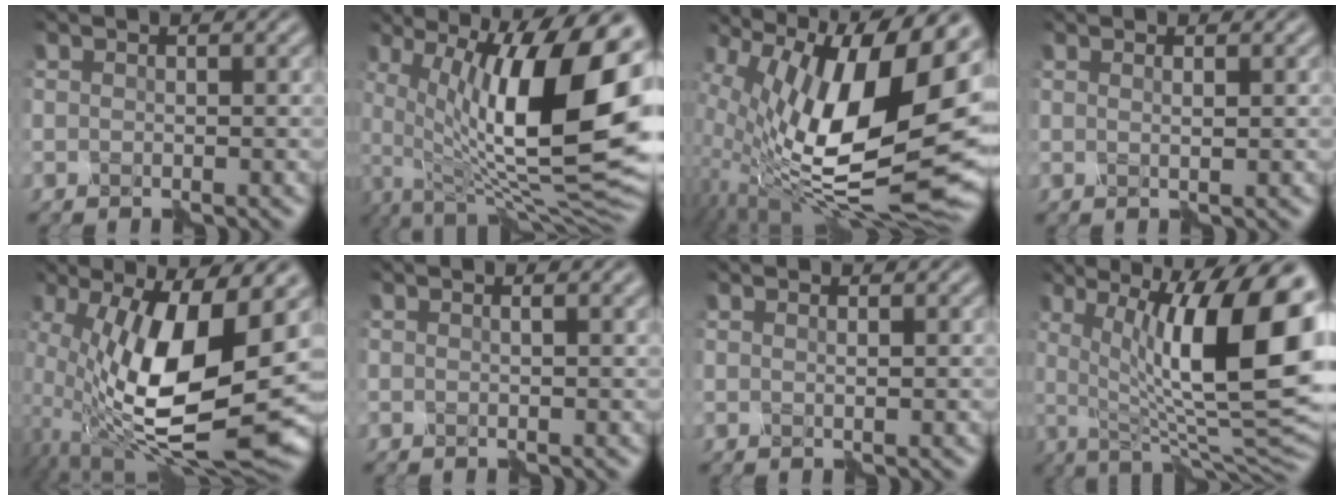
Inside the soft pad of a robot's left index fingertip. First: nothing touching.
{"total": 16.8, "force": [2.5, 5.5, 15.6], "torque": [-0.235, 0.010, 0.047]}
{"total": 17.3, "force": [1.7, 6.9, 15.8], "torque": [-0.280, 0.004, 0.027]}
{"total": 0.8, "force": [0.5, 0.1, 0.6], "torque": [-0.005, 0.004, 0.005]}
{"total": 13.5, "force": [-1.0, 4.4, 12.7], "torque": [-0.230, -0.012, -0.017]}
{"total": 1.3, "force": [0.7, 0.4, 1.1], "torque": [-0.009, 0.008, 0.005]}
{"total": 0.6, "force": [0.5, 0.0, 0.3], "torque": [-0.001, 0.003, 0.008]}
{"total": 15.3, "force": [3.1, 4.3, 14.4], "torque": [-0.201, 0.001, 0.052]}